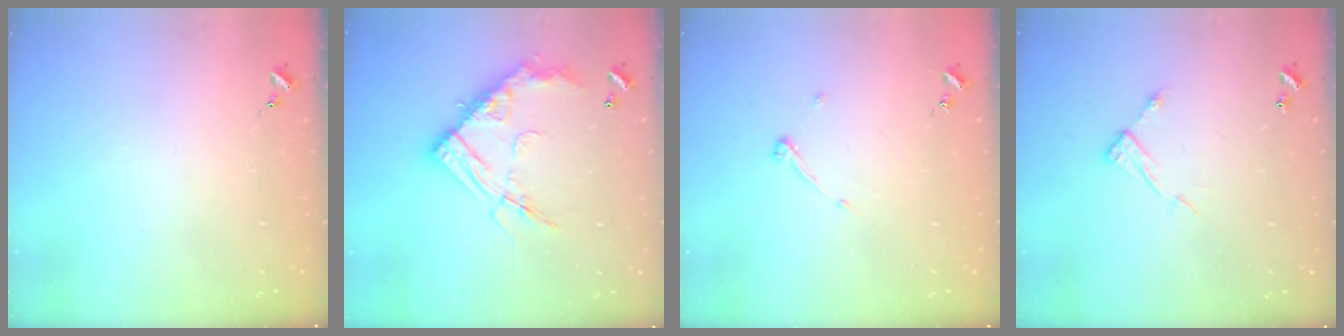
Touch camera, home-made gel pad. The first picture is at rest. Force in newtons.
{"total": 18.1, "press": 18.0, "slide": 1.7}
{"total": 3.8, "press": 3.8, "slide": 0.6}
{"total": 7.6, "press": 7.6, "slide": 0.1}